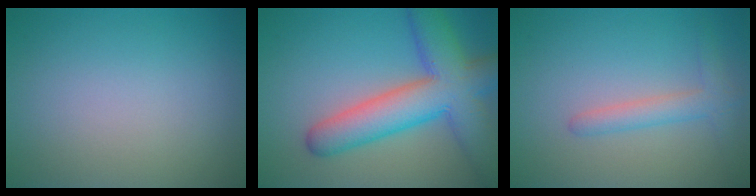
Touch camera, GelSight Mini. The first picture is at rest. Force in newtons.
{"total": 9.3, "press": 9.3, "slide": 0.4}
{"total": 2.4, "press": 2.4, "slide": 0.2}